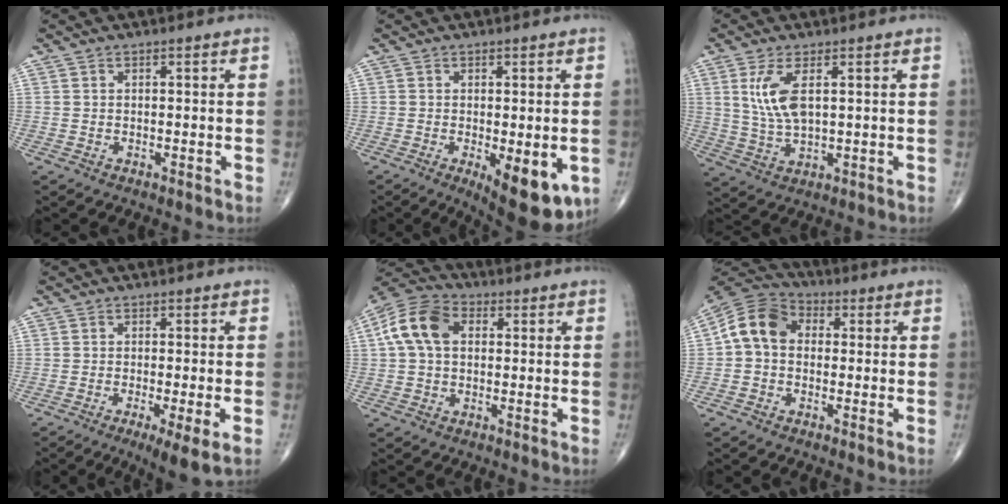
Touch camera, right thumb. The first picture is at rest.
{"total": 10.8, "force": [-3.5, 4.1, 9.4], "torque": [-0.111, -0.016, -0.040]}
{"total": 7.5, "force": [2.2, 3.0, 6.5], "torque": [-0.140, -0.010, 0.052]}
{"total": 5.9, "force": [-2.4, 0.6, 5.4], "torque": [-0.092, -0.018, -0.042]}
{"total": 10.4, "force": [1.7, 7.2, 7.3], "torque": [-0.142, 0.028, 0.022]}
{"total": 9.4, "force": [0.3, 7.3, 5.9], "torque": [-0.097, 0.029, -0.011]}